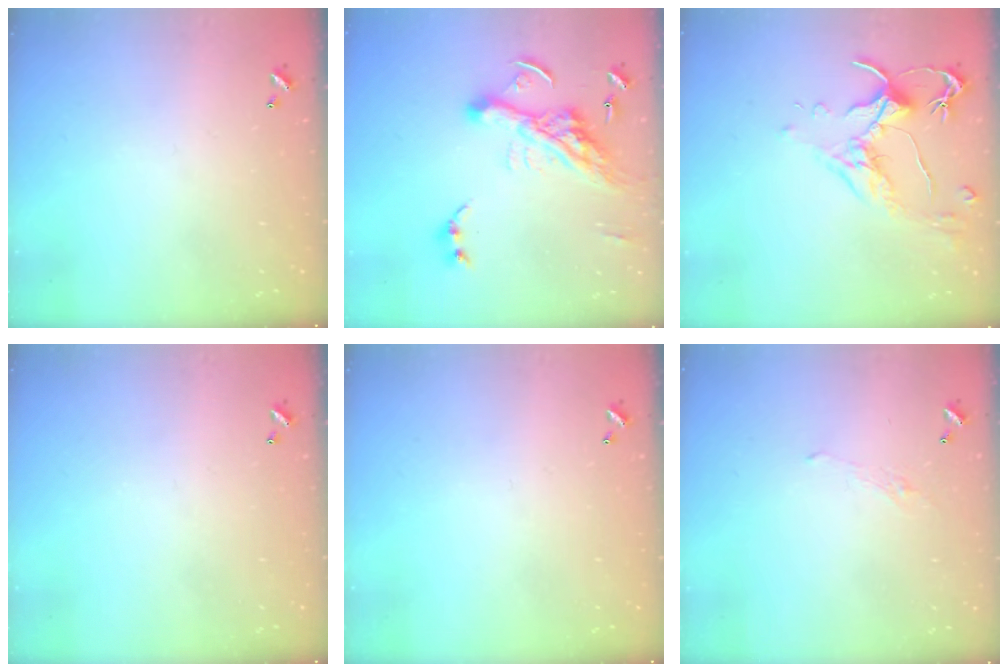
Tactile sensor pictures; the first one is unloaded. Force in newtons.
{"total": 14.4, "press": 14.3, "slide": 1.9}
{"total": 1.5, "press": 1.4, "slide": 0.6}
{"total": 0.0}
{"total": 0.0}
{"total": 1.6, "press": 1.5, "slide": 0.7}